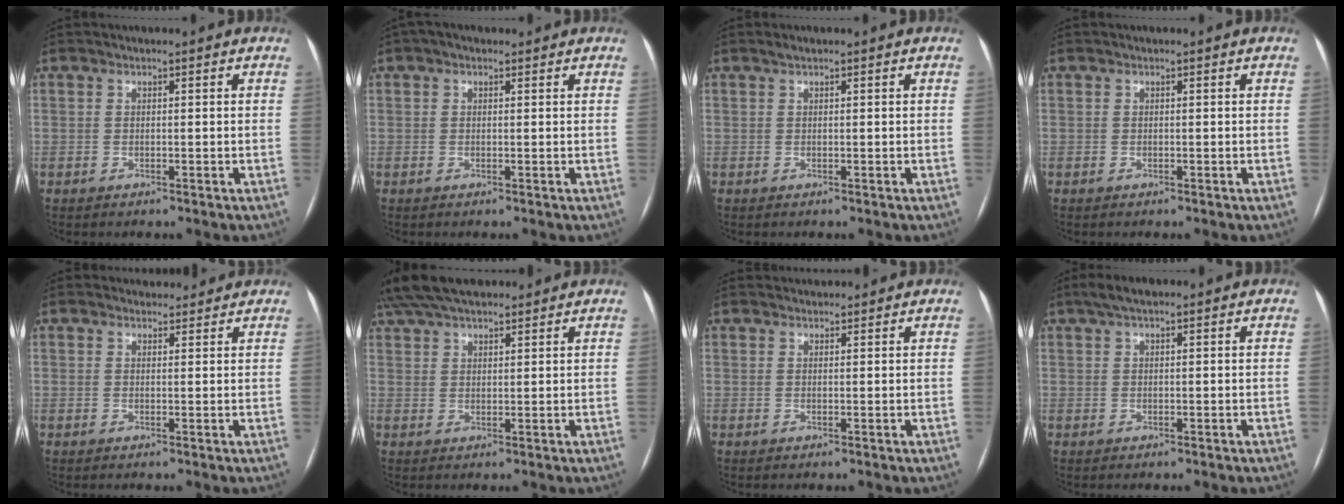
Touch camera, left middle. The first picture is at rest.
{"total": 2.0, "force": [1.3, 1.1, 1.1], "torque": [-0.023, 0.024, 0.017]}
{"total": 0.6, "force": [0.5, 0.0, 0.3], "torque": [-0.009, 0.005, 0.011]}
{"total": 0.0}
{"total": 3.2, "force": [3.0, 1.1, 0.0], "torque": [0.000, 0.011, 0.036]}
{"total": 11.3, "force": [9.6, 3.3, 5.1], "torque": [-0.088, 0.051, 0.162]}
{"total": 3.0, "force": [2.9, 0.7, 0.2], "torque": [-0.004, 0.030, 0.044]}
{"total": 3.4, "force": [2.4, 0.8, 2.2], "torque": [-0.047, 0.021, 0.044]}